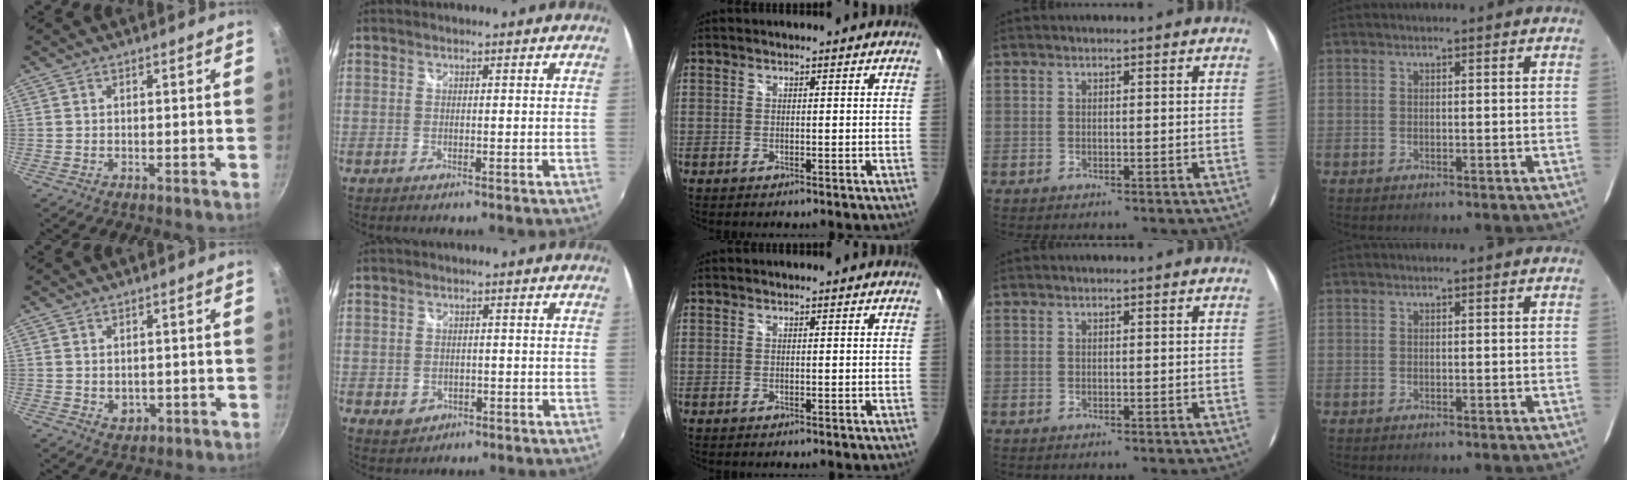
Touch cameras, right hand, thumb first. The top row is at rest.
{"thumb": {"total": 2.9, "force": [-0.2, 2.4, 1.6], "torque": [-0.018, -0.003, 0.005]}, "index": {"total": 3.9, "force": [-1.3, 3.4, 1.6], "torque": [-0.037, -0.002, -0.011]}}